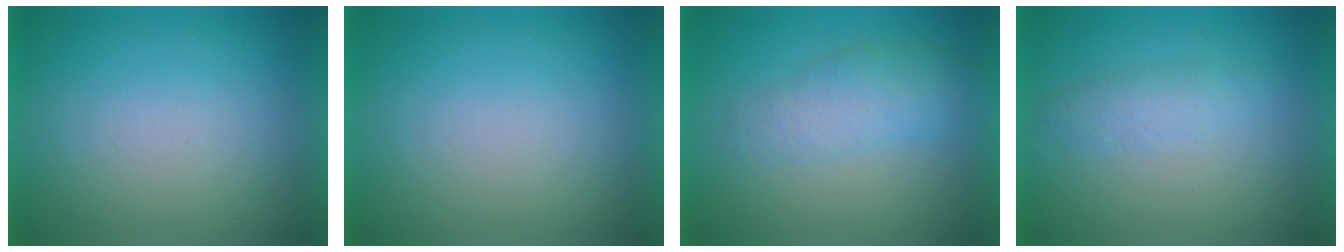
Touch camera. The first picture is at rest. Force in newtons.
{"total": 0.0}
{"total": 3.0}
{"total": 2.5}